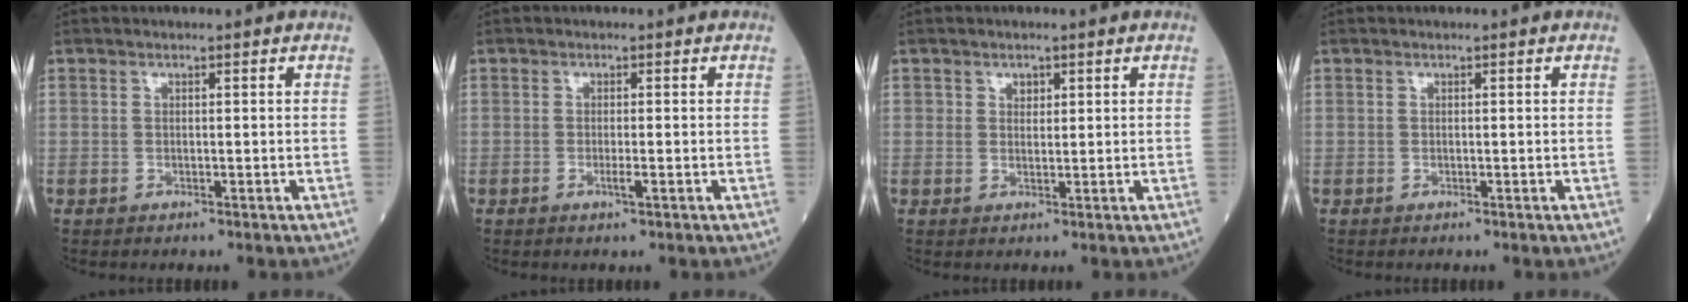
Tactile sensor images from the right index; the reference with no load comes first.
{"total": 1.4, "force": [-0.5, 0.0, 1.3], "torque": [-0.024, -0.003, -0.010]}
{"total": 1.5, "force": [0.8, 1.1, 0.6], "torque": [-0.004, 0.000, 0.012]}
{"total": 0.0}